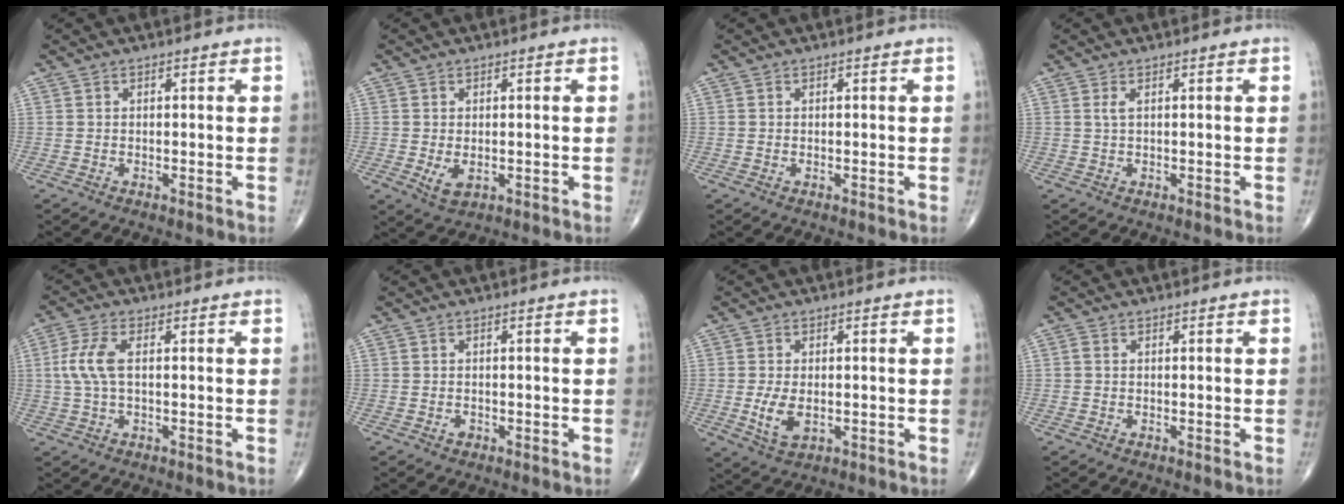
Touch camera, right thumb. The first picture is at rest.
{"total": 3.2, "force": [-0.4, 1.9, 2.5], "torque": [-0.040, -0.008, 0.000]}
{"total": 0.0}
{"total": 1.0, "force": [0.3, 0.2, 0.9], "torque": [-0.029, 0.005, 0.009]}
{"total": 5.9, "force": [0.6, 2.6, 5.3], "torque": [-0.138, 0.011, 0.008]}
{"total": 0.8, "force": [-0.4, 0.6, 0.4], "torque": [-0.001, 0.003, -0.005]}
{"total": 5.3, "force": [-0.7, 3.0, 4.3], "torque": [-0.080, -0.009, -0.008]}
{"total": 0.6, "force": [0.0, 0.4, 0.4], "torque": [-0.010, -0.001, -0.003]}